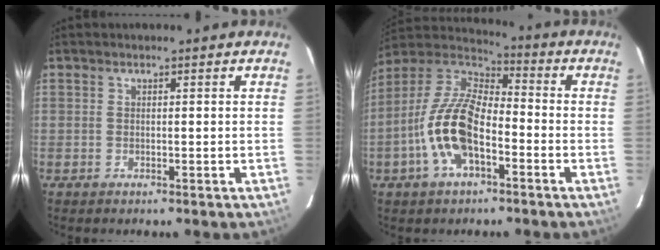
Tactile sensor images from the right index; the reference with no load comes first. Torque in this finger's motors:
{"motor_torque": [2.14, 0.00, 0.80, 0.21]}